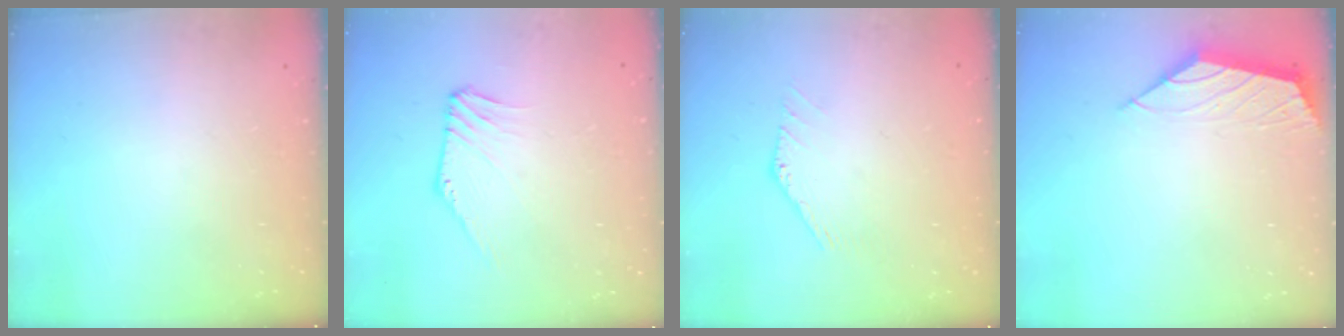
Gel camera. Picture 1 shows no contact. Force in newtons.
{"total": 0.7, "press": 0.5, "slide": 0.4}
{"total": 1.0, "press": 1.0, "slide": 0.1}
{"total": 2.2, "press": 2.1, "slide": 0.5}